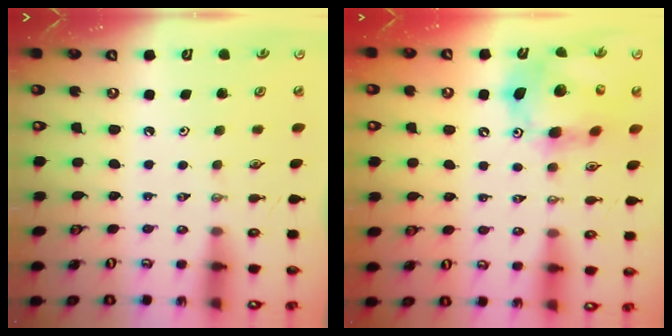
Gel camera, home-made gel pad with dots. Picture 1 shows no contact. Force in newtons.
{"total": 15.7, "press": 15.6, "slide": 1.8}